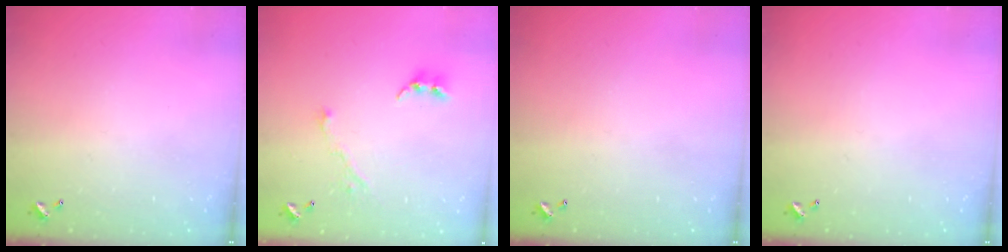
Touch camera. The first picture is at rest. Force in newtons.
{"total": 4.4, "press": 4.3, "slide": 0.6}
{"total": 0.0}
{"total": 0.0}